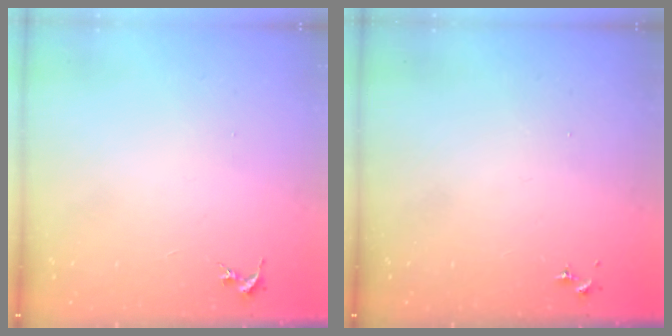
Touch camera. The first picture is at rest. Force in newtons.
{"total": 0.0}